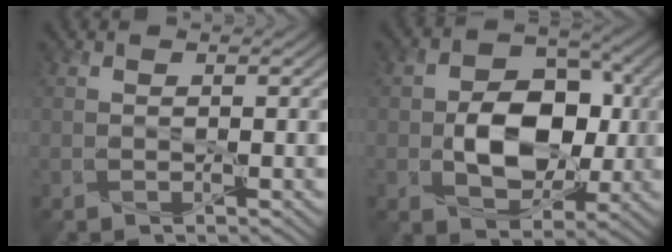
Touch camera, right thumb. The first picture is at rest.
{"total": 9.5, "force": [-1.0, 6.5, 6.9], "torque": [-0.114, 0.004, -0.024]}